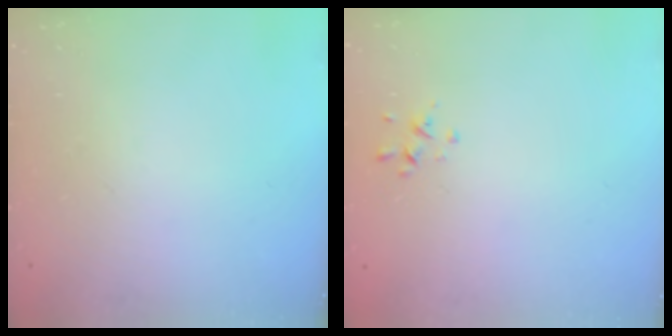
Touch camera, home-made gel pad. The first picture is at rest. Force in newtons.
{"total": 0.6, "press": 0.4, "slide": 0.5}